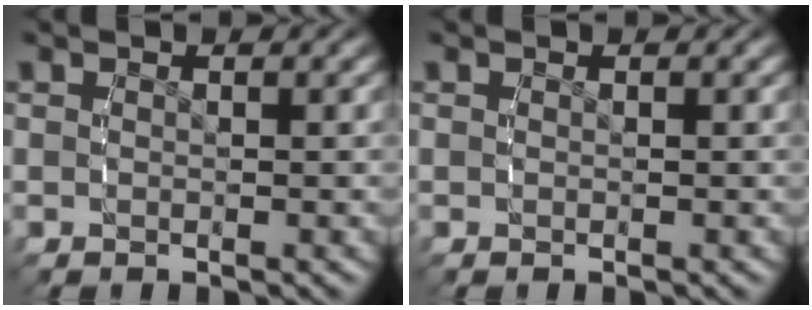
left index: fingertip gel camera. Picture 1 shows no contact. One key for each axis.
{"total": 0.0}